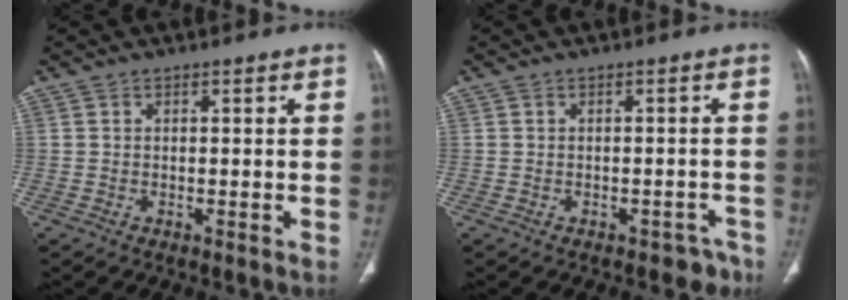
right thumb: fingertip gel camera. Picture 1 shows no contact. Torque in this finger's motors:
{"motor_torque": [0.40, -0.20, 0.32, -0.66, 0.05]}